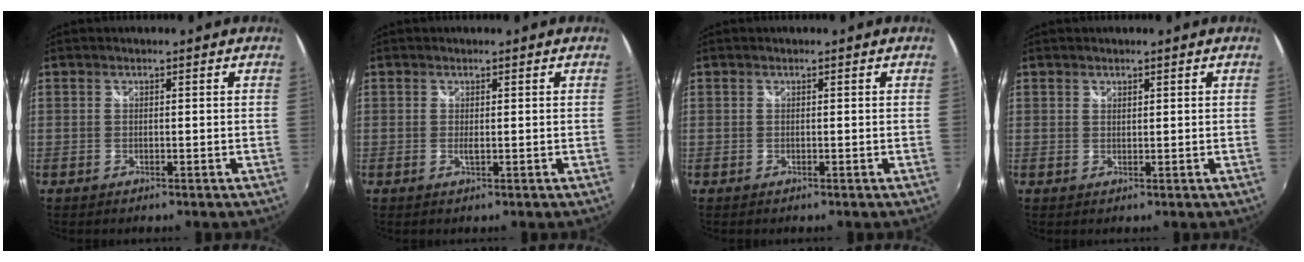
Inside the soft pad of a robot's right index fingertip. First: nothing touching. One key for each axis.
{"total": 0.8, "fx": -0.1, "fy": 0.1, "fz": 0.8, "tx": -0.014, "ty": -0.004, "tz": -0.001}
{"total": 0.0}
{"total": 0.7, "fx": 0.6, "fy": 0.3, "fz": 0.1, "tx": -0.001, "ty": 0.001, "tz": 0.011}